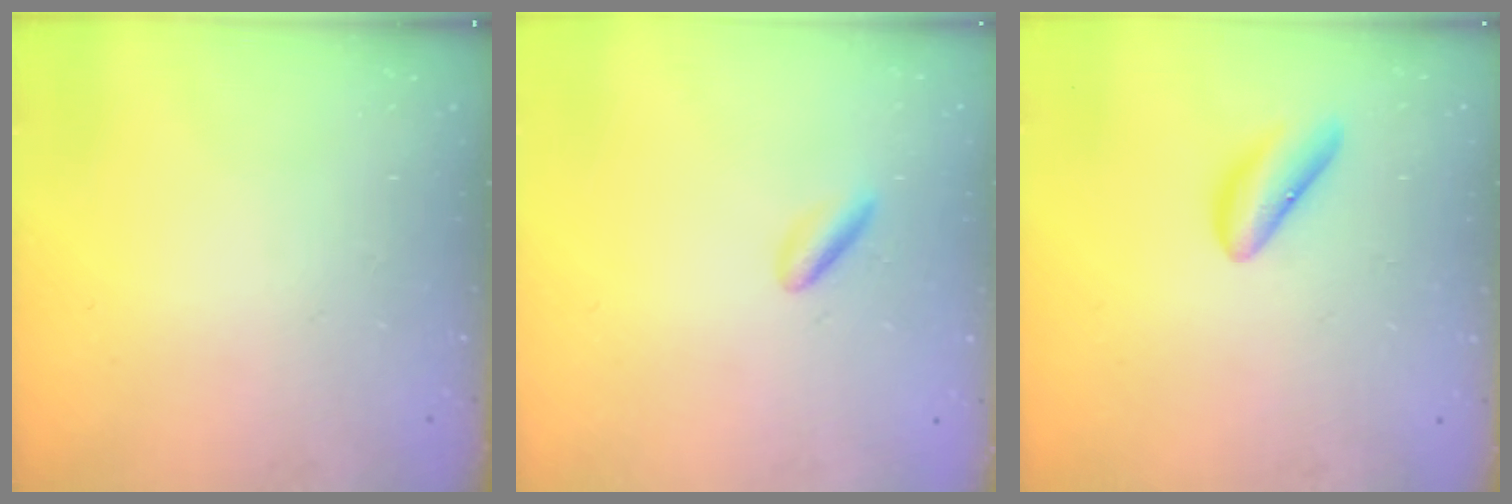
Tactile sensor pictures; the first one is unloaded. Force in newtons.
{"total": 2.1, "press": 1.9, "slide": 1.0}
{"total": 6.6, "press": 6.5, "slide": 0.9}